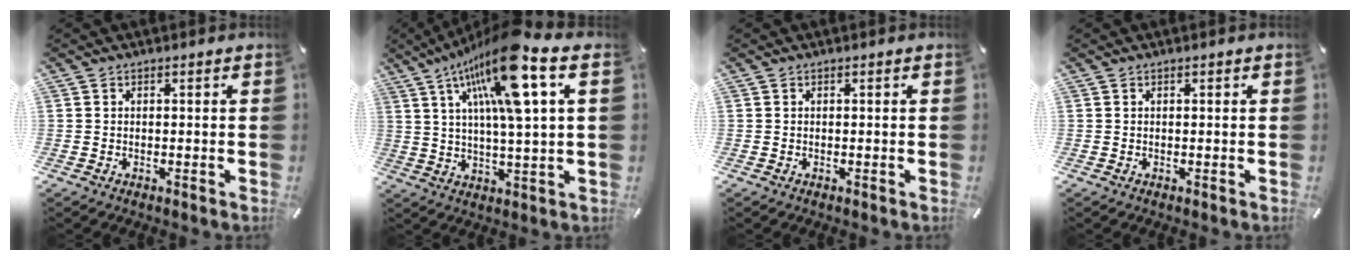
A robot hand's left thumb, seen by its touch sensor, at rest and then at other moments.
{"total": 17.6, "force": [8.4, 3.5, 15.0], "torque": [-0.284, -0.036, 0.125]}
{"total": 0.0}
{"total": 0.0}